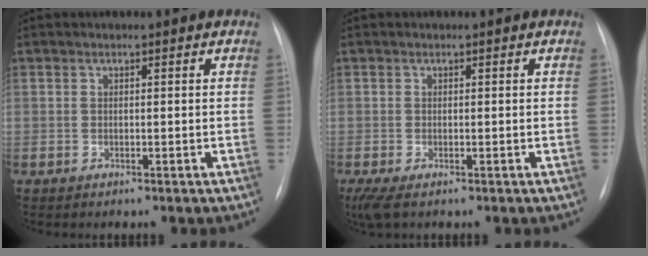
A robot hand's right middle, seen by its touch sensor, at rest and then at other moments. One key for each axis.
{"total": 3.1, "fx": -1.9, "fy": 1.0, "fz": 2.2, "tx": -0.046, "ty": -0.012, "tz": -0.032}